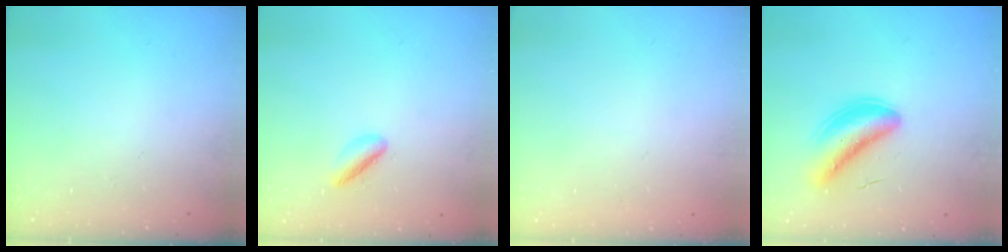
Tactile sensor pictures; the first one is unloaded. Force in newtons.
{"total": 3.7, "press": 3.7, "slide": 0.5}
{"total": 2.0, "press": 2.0, "slide": 0.1}
{"total": 6.3, "press": 6.1, "slide": 1.5}